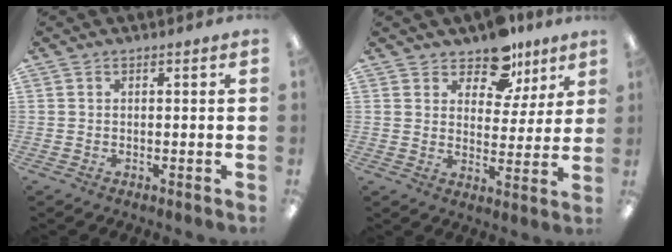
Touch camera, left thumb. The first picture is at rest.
{"total": 10.3, "force": [7.9, 5.7, 3.5], "torque": [-0.049, -0.052, 0.144]}